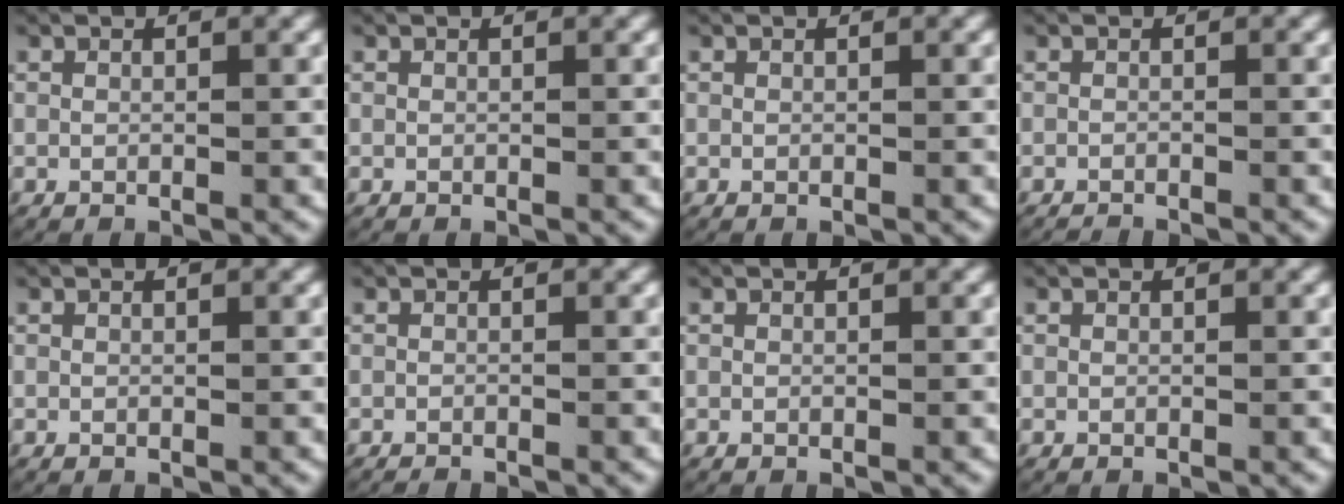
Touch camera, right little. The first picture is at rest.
{"total": 0.0}
{"total": 0.0}
{"total": 1.3, "force": [-1.3, 0.1, 0.1], "torque": [-0.006, -0.009, -0.019]}
{"total": 0.0}
{"total": 1.0, "force": [-1.0, 0.1, 0.0], "torque": [-0.004, -0.006, -0.015]}
{"total": 0.0}
{"total": 0.0}